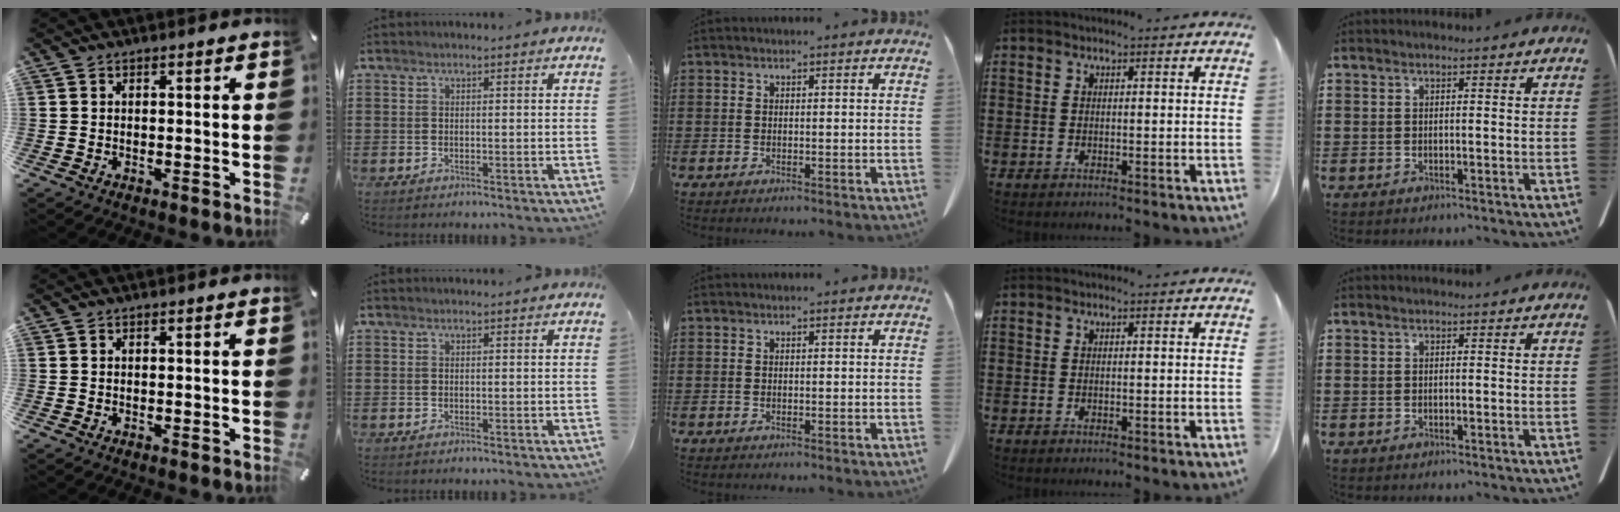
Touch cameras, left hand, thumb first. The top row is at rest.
{}